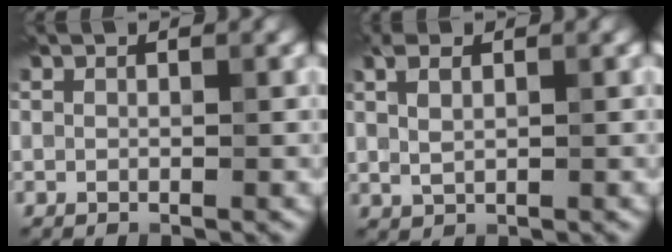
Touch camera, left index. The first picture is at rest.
{"total": 2.4, "force": [0.9, 1.3, 1.8], "torque": [-0.046, 0.000, 0.020]}